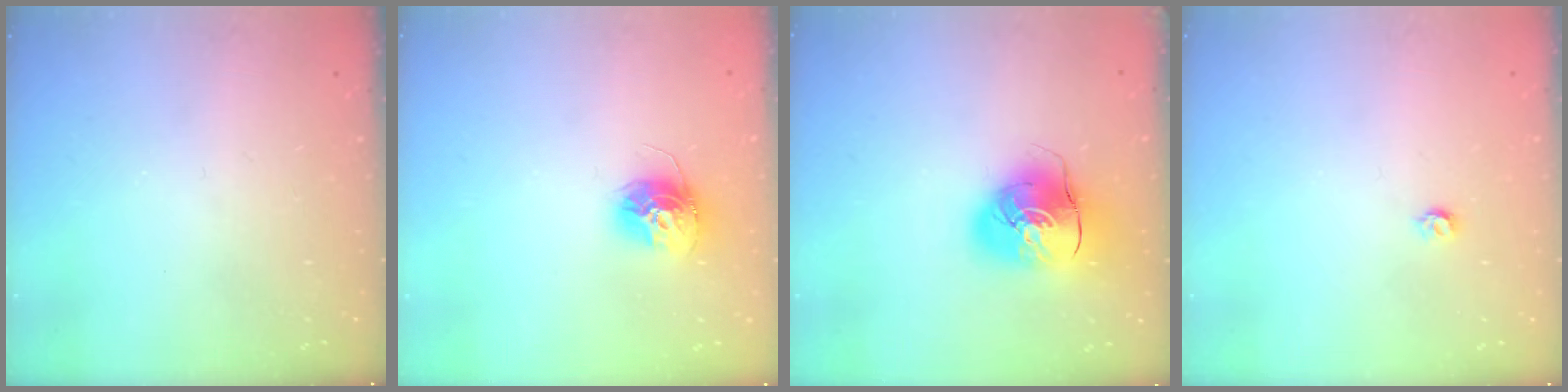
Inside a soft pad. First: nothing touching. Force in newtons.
{"total": 12.4, "press": 12.4, "slide": 1.0}
{"total": 11.4, "press": 11.3, "slide": 1.8}
{"total": 3.2, "press": 3.2, "slide": 0.5}